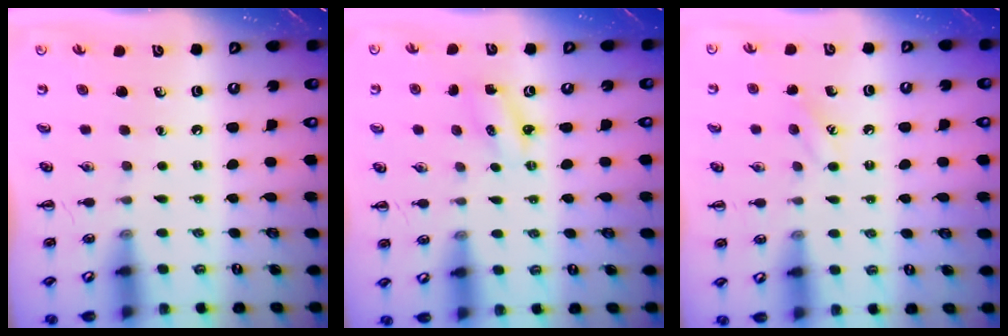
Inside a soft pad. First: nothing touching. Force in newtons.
{"total": 2.3, "press": 2.3, "slide": 0.6}
{"total": 6.5, "press": 6.3, "slide": 1.8}